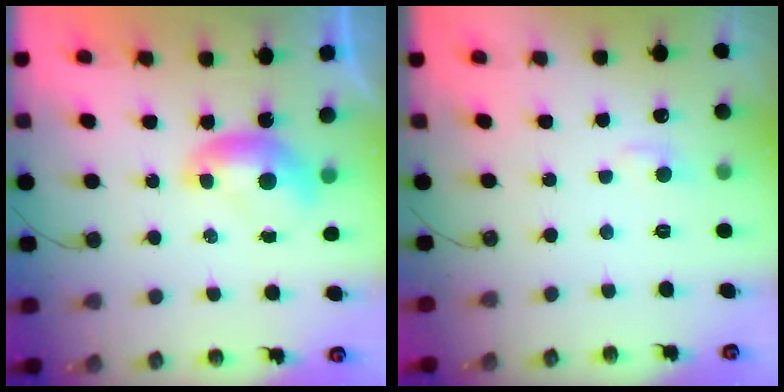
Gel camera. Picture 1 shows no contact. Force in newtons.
{"total": 1.9, "press": 1.8, "slide": 0.6}